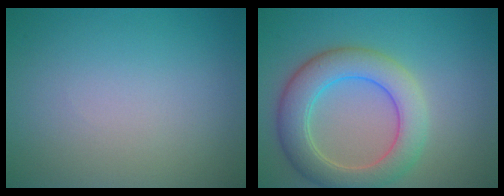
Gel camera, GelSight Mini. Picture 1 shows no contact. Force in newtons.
{"total": 6.4, "press": 6.4, "slide": 0.3}